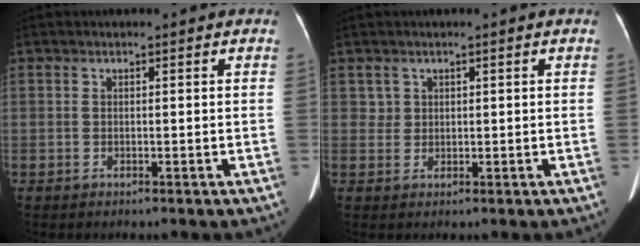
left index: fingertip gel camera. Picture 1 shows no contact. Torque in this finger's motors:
{"motor_torque": [-0.08, -0.13, -0.02, 0.00]}